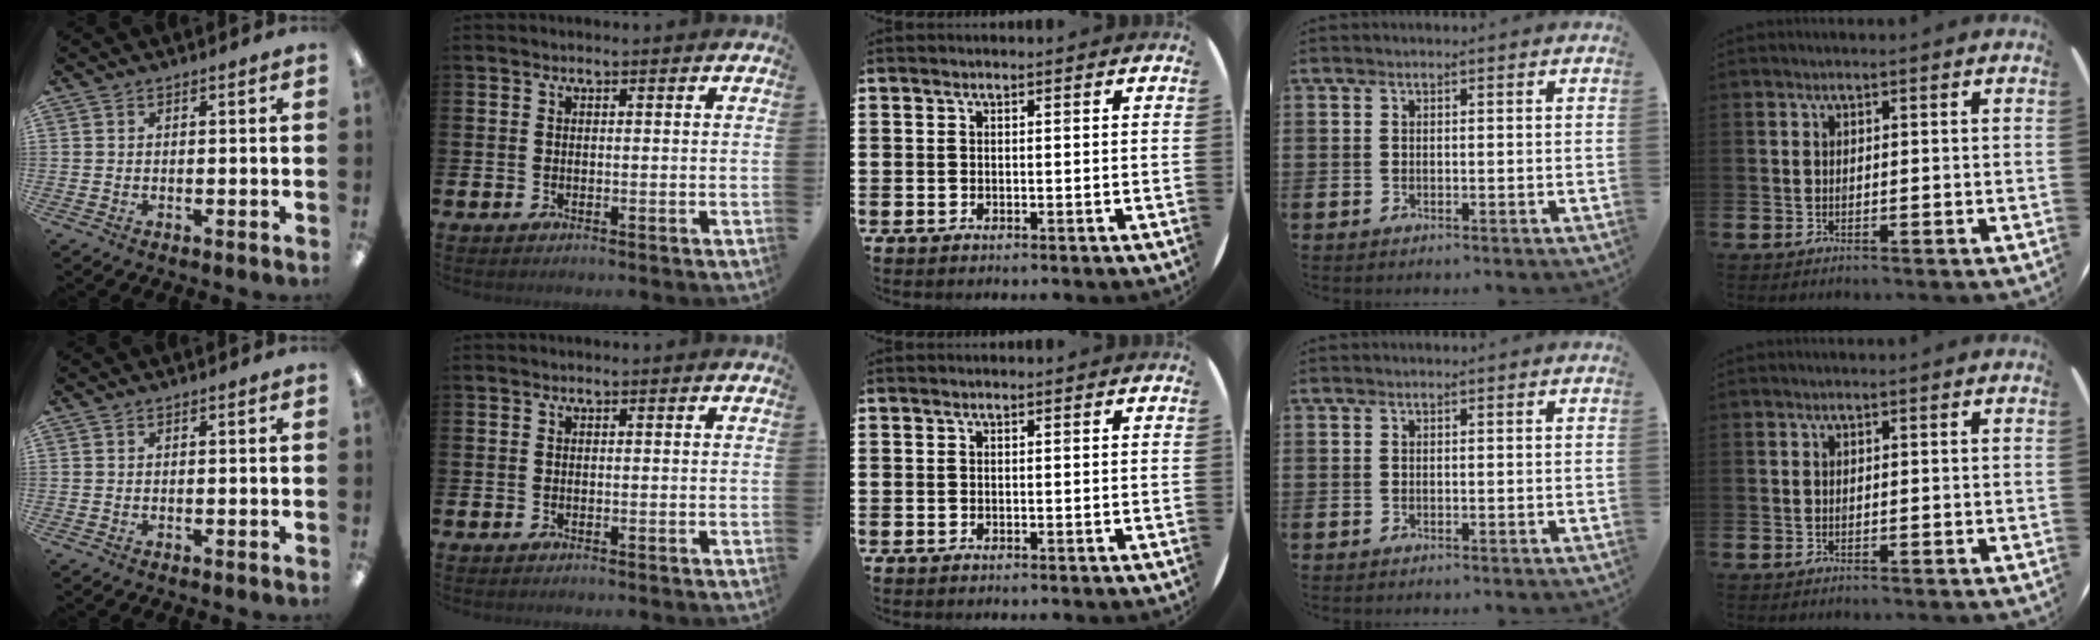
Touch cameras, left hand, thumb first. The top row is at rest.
{}